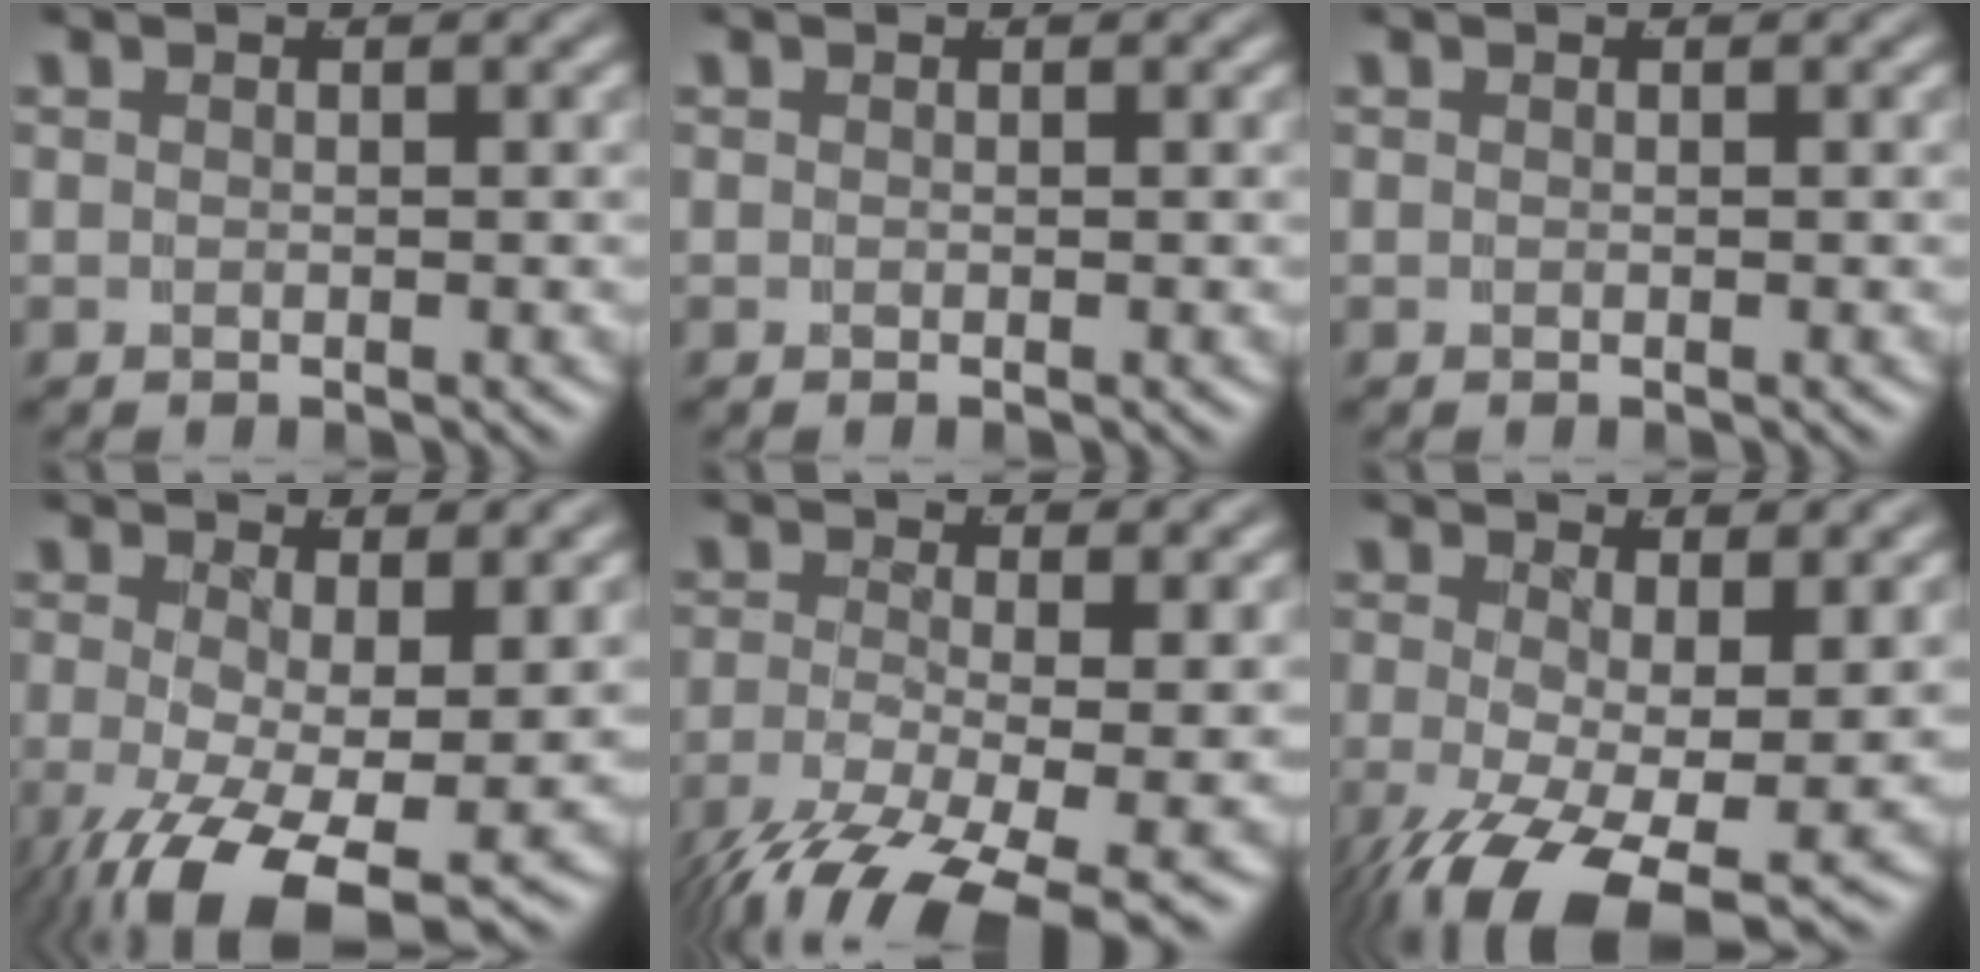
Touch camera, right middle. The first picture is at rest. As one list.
[{"total": 0.0}, {"total": 0.0}, {"total": 8.0, "force": [-4.3, 3.1, 6.0], "torque": [-0.127, -0.061, -0.040]}, {"total": 8.8, "force": [-5.7, 3.2, 5.8], "torque": [-0.109, -0.046, -0.065]}, {"total": 7.4, "force": [-3.9, 2.9, 5.5], "torque": [-0.116, -0.057, -0.034]}]